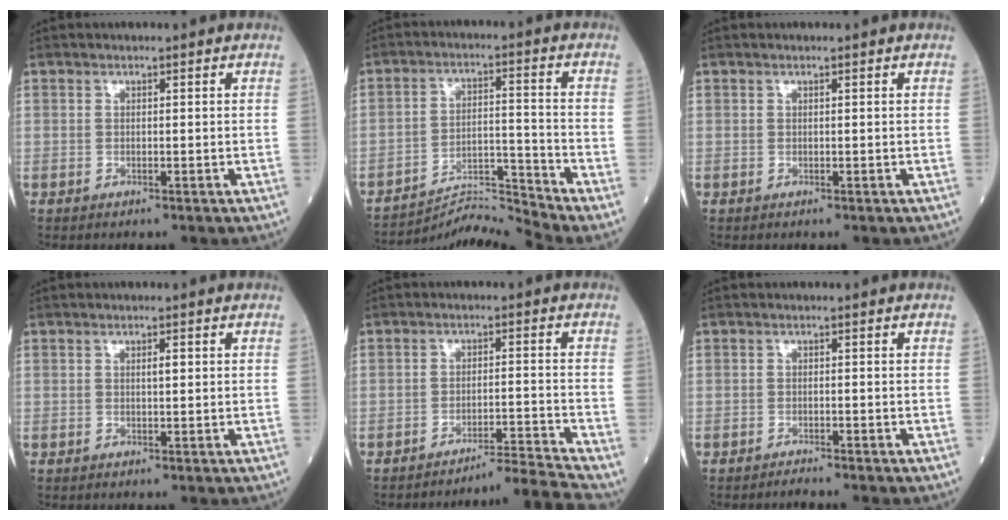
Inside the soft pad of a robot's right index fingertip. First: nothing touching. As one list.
[{"total": 8.6, "force": [-7.8, -3.5, -1.1], "torque": [0.009, 0.021, -0.138]}, {"total": 0.0}, {"total": 1.3, "force": [0.3, 0.3, 1.2], "torque": [-0.019, 0.001, 0.005]}, {"total": 6.5, "force": [-5.6, -3.2, -0.1], "torque": [0.001, 0.005, -0.090]}, {"total": 1.1, "force": [-1.0, -0.3, 0.0], "torque": [-0.003, -0.004, -0.017]}]